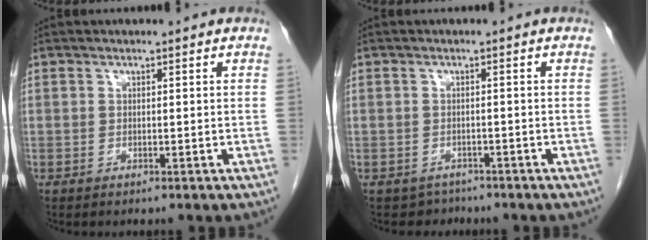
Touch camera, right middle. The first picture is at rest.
{"total": 2.4, "force": [-1.9, 1.3, -0.7], "torque": [0.006, 0.004, -0.029]}